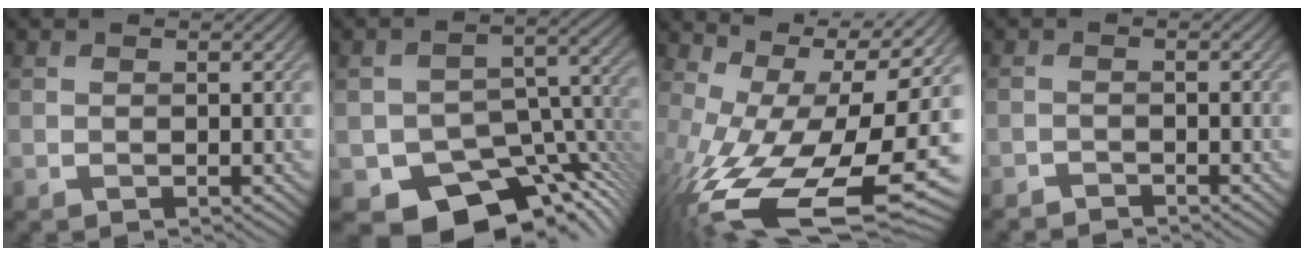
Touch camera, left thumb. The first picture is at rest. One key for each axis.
{"total": 12.0, "fx": -7.5, "fy": 6.6, "fz": 6.6, "tx": -0.089, "ty": -0.037, "tz": -0.104}
{"total": 18.3, "fx": -3.6, "fy": 8.1, "fz": 16.0, "tx": -0.302, "ty": -0.035, "tz": -0.042}
{"total": 1.6, "fx": -1.6, "fy": 0.1, "fz": 0.2, "tx": -0.001, "ty": -0.001, "tz": -0.031}